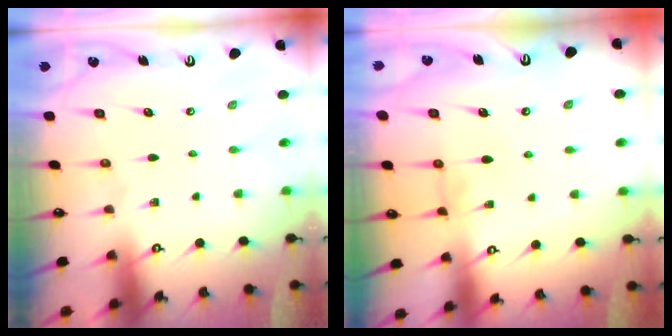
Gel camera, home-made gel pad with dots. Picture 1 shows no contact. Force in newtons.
{"total": 0.0}